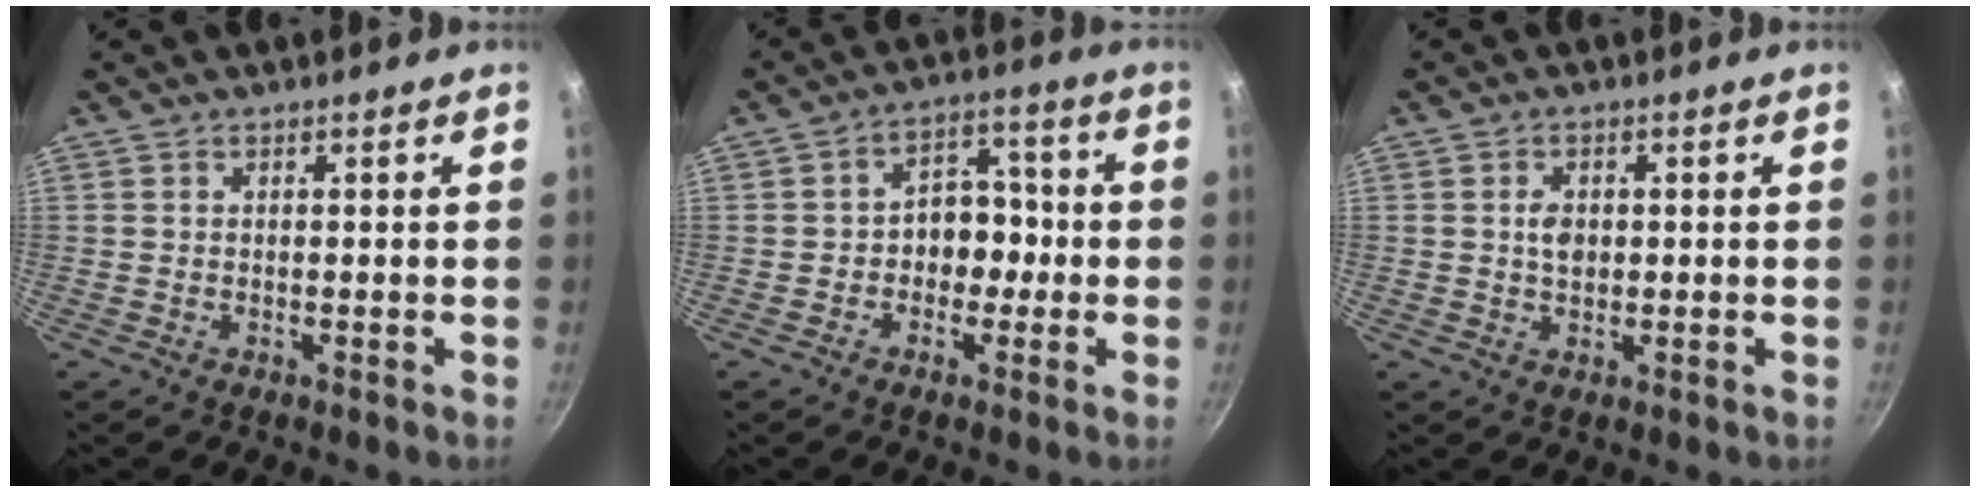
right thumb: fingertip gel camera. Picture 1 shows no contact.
{"total": 7.9, "force": [-1.0, 5.9, 5.1], "torque": [-0.035, 0.033, -0.028]}
{"total": 3.0, "force": [0.3, 2.1, 2.0], "torque": [-0.026, 0.000, 0.006]}